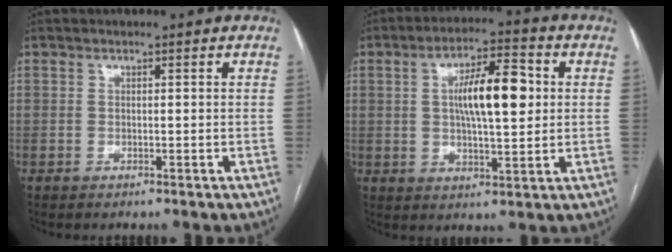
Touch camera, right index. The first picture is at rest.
{"total": 10.8, "force": [1.7, 2.9, 10.3], "torque": [-0.178, 0.018, 0.027]}